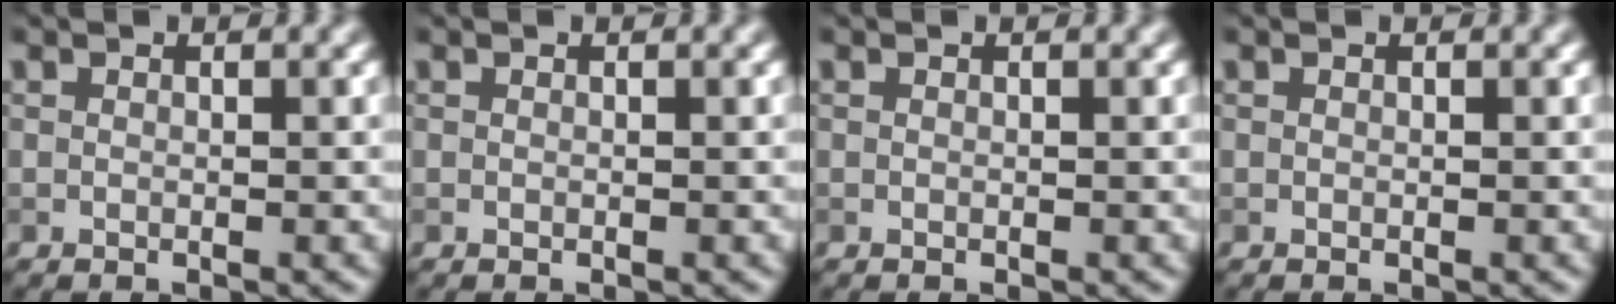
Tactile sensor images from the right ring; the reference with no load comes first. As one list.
[{"total": 0.0}, {"total": 0.0}, {"total": 0.0}]